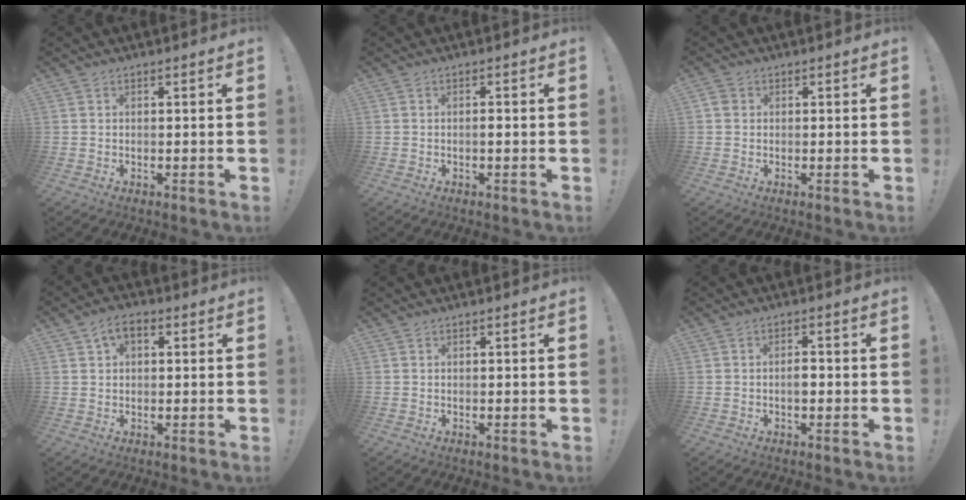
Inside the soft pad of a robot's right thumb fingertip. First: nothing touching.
{"total": 1.2, "force": [-0.6, 0.2, 1.0], "torque": [-0.012, 0.000, -0.013]}
{"total": 2.0, "force": [0.6, 1.8, 0.8], "torque": [-0.010, 0.003, 0.011]}
{"total": 4.9, "force": [1.9, 3.2, 3.2], "torque": [-0.050, 0.001, 0.034]}
{"total": 0.0}
{"total": 2.9, "force": [-0.7, 1.6, 2.3], "torque": [-0.035, 0.005, -0.014]}